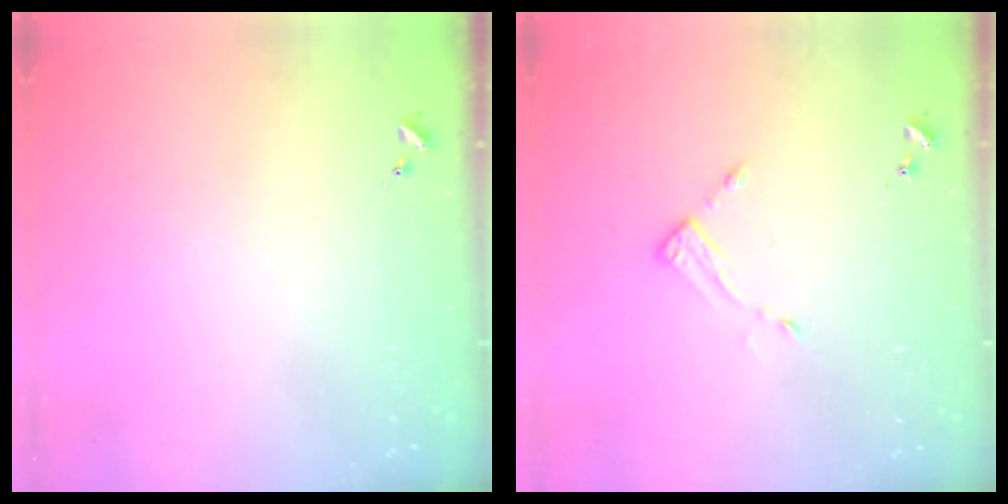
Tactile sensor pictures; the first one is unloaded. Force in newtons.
{"total": 3.3, "press": 3.3, "slide": 0.3}